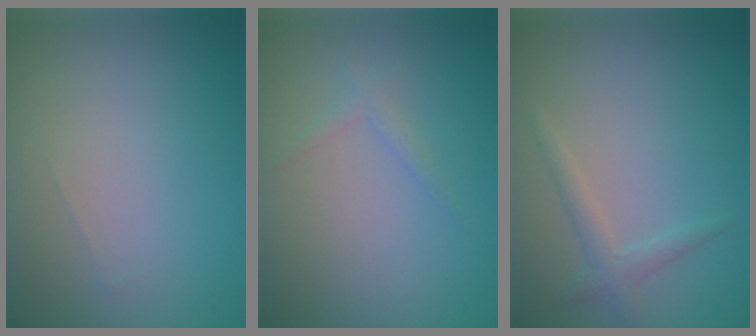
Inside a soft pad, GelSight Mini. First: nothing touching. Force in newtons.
{"total": 1.0, "press": 1.0, "slide": 0.1}
{"total": 1.6, "press": 1.6, "slide": 0.1}